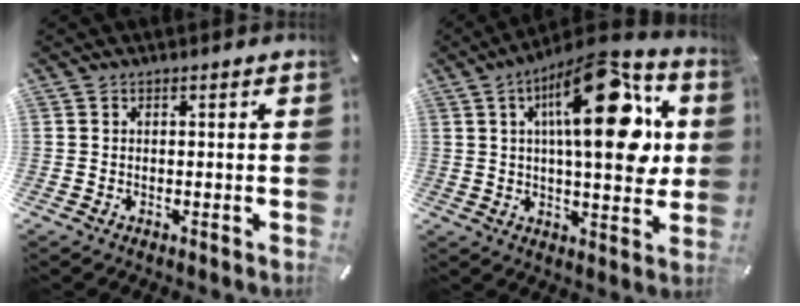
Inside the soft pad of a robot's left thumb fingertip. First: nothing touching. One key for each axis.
{"total": 23.1, "fx": 7.5, "fy": 9.4, "fz": 19.7, "tx": -0.296, "ty": -0.029, "tz": 0.107}